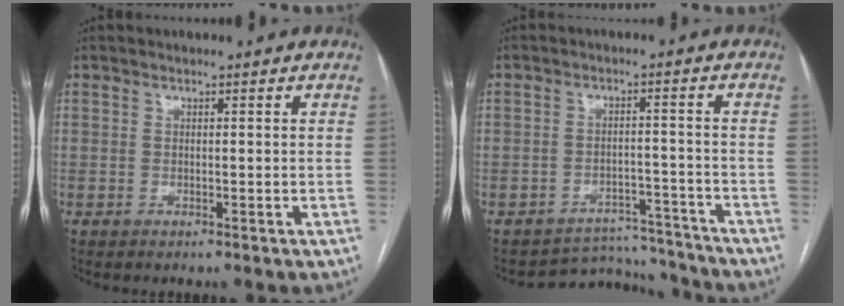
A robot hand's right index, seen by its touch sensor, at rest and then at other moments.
{"total": 7.9, "force": [-7.4, 2.1, -1.7], "torque": [0.032, 0.037, -0.100]}